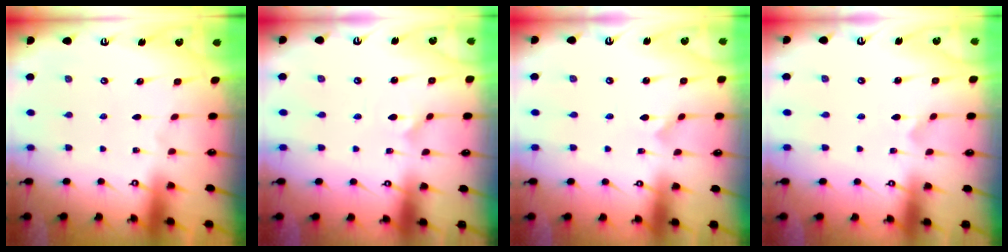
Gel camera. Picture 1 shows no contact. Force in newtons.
{"total": 1.8, "press": 1.7, "slide": 0.5}
{"total": 0.7, "press": 0.7, "slide": 0.1}
{"total": 1.6, "press": 1.5, "slide": 0.5}